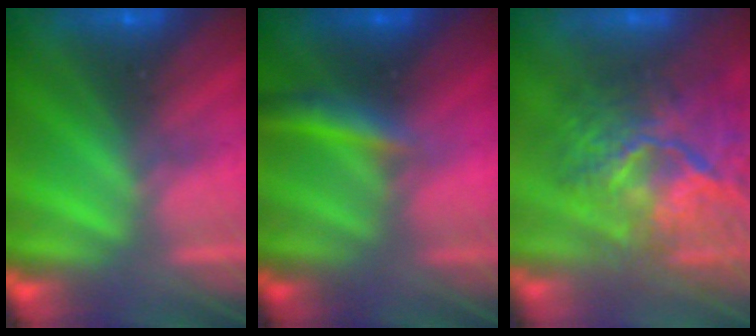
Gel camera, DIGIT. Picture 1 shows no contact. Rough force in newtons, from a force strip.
{"total": 2.9}
{"total": 8.9}